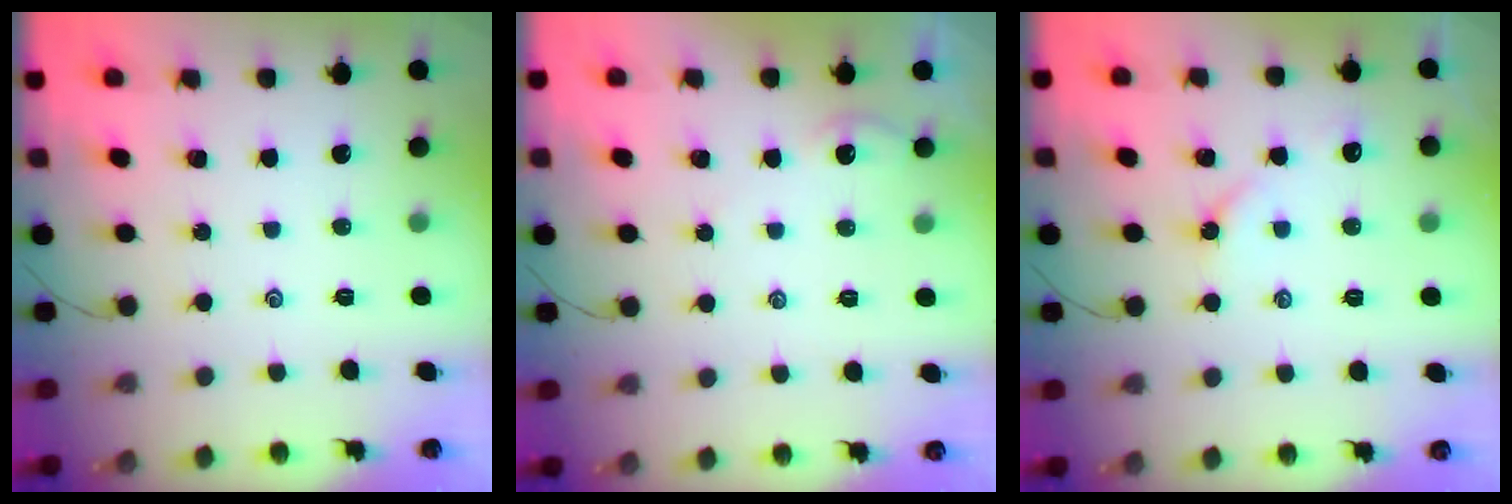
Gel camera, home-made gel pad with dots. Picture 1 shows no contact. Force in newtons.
{"total": 1.0, "press": 1.0, "slide": 0.2}
{"total": 3.9, "press": 3.8, "slide": 0.6}